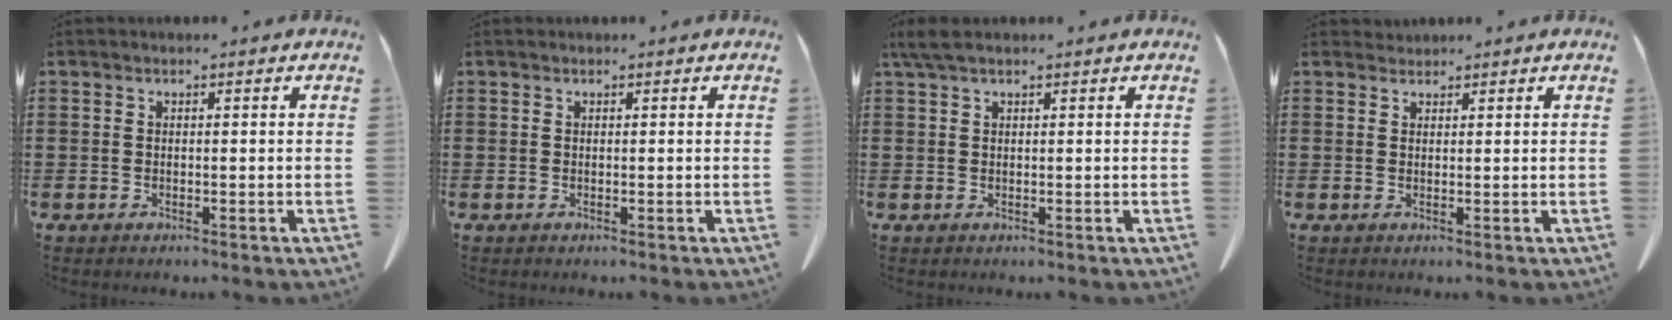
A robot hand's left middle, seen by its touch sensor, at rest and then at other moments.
{"total": 0.0}
{"total": 2.3, "force": [1.4, 0.6, 1.7], "torque": [-0.036, 0.003, 0.025]}
{"total": 1.1, "force": [1.0, 0.3, 0.0], "torque": [-0.003, 0.001, 0.021]}